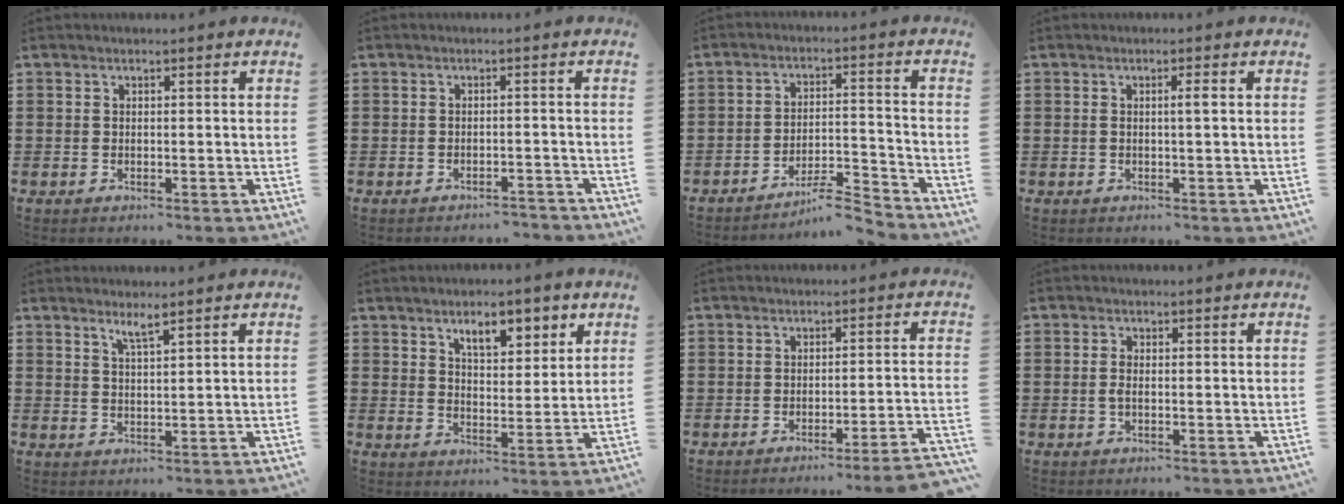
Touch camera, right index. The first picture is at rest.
{"total": 1.9, "force": [-1.9, 0.1, 0.3], "torque": [-0.011, 0.000, -0.039]}
{"total": 6.3, "force": [-5.7, 0.6, 2.6], "torque": [-0.048, 0.002, -0.110]}
{"total": 1.4, "force": [0.1, -0.1, 1.4], "torque": [-0.026, 0.001, -0.002]}
{"total": 2.4, "force": [1.9, 0.0, 1.5], "torque": [-0.032, 0.000, 0.033]}
{"total": 6.0, "force": [3.9, 2.5, 3.9], "torque": [-0.058, -0.005, 0.060]}
{"total": 3.4, "force": [-2.8, -0.6, 1.7], "torque": [-0.031, -0.013, -0.058]}
{"total": 1.6, "force": [-0.3, 0.5, 1.5], "torque": [-0.035, -0.003, -0.007]}